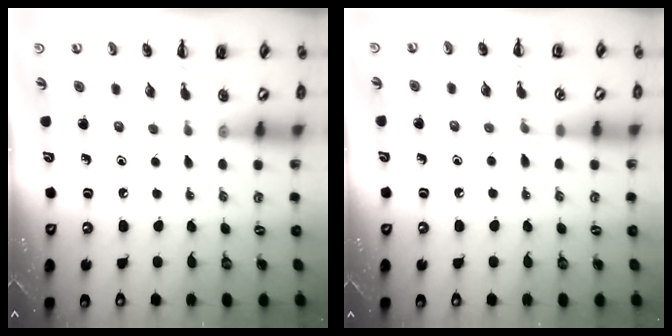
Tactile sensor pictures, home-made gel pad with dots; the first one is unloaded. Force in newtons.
{"total": 4.2, "press": 3.9, "slide": 1.6}